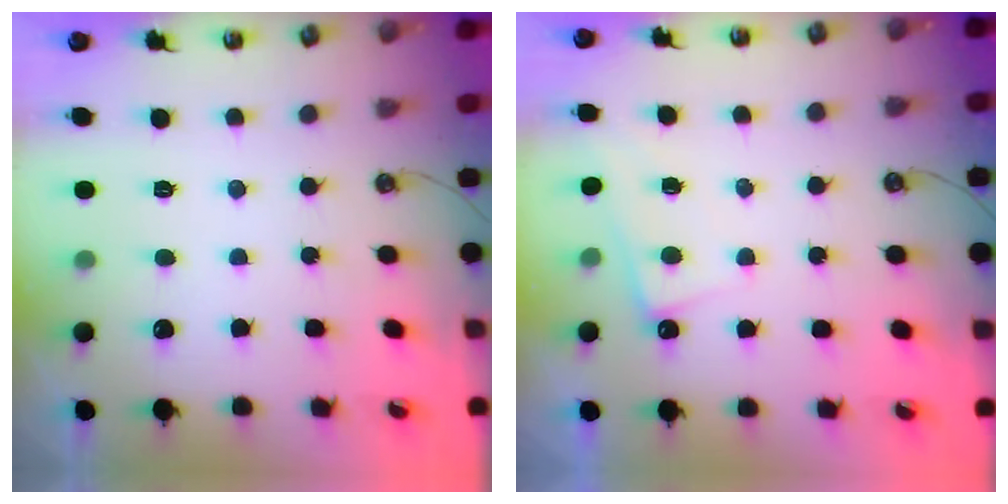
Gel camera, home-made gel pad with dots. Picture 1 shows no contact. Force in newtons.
{"total": 0.7, "press": 0.7, "slide": 0.3}